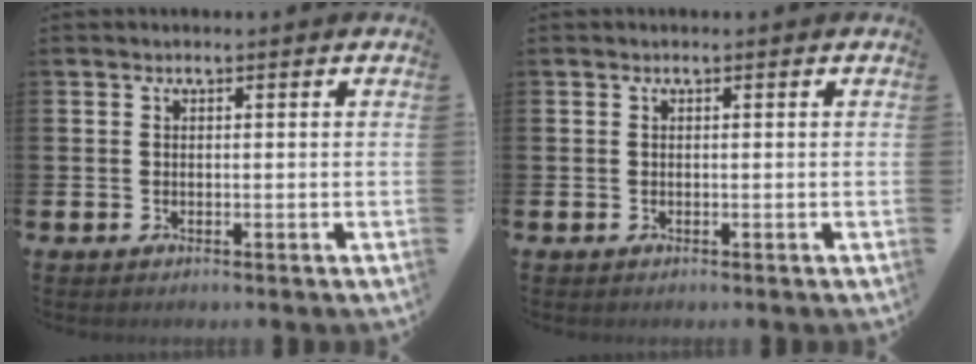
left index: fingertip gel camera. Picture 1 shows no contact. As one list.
[{"total": 0.0}]